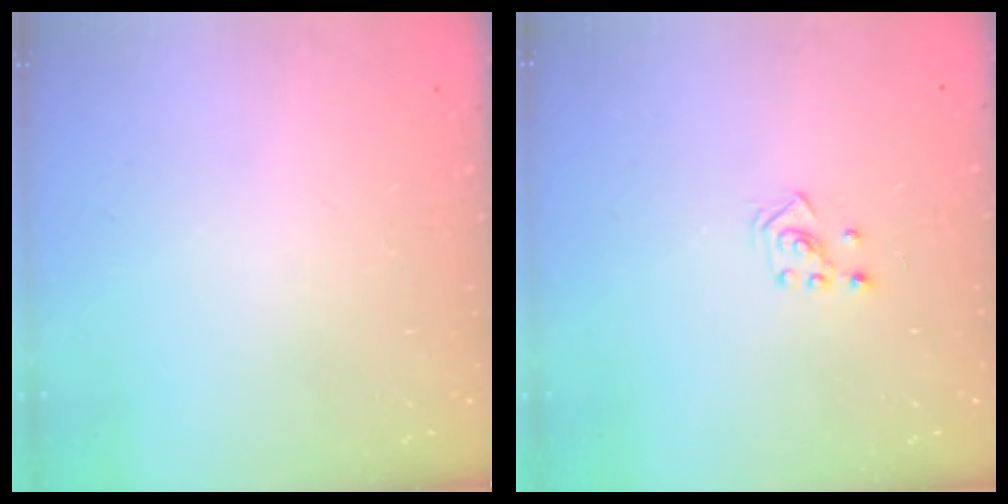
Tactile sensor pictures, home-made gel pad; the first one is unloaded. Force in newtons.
{"total": 2.3, "press": 2.2, "slide": 0.7}